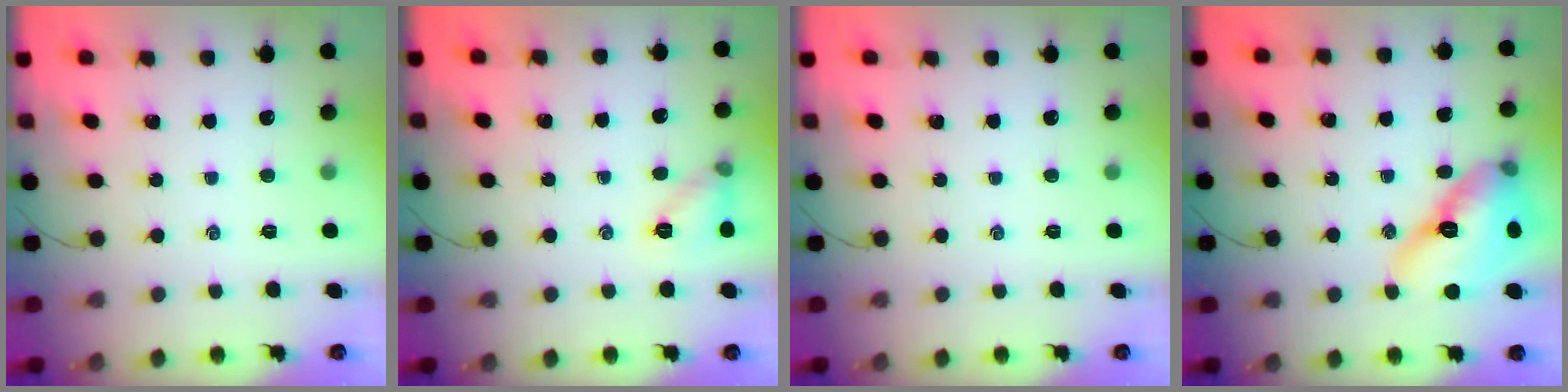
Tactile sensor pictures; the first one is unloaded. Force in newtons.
{"total": 7.7, "press": 7.6, "slide": 1.4}
{"total": 0.0}
{"total": 16.7, "press": 16.0, "slide": 4.9}